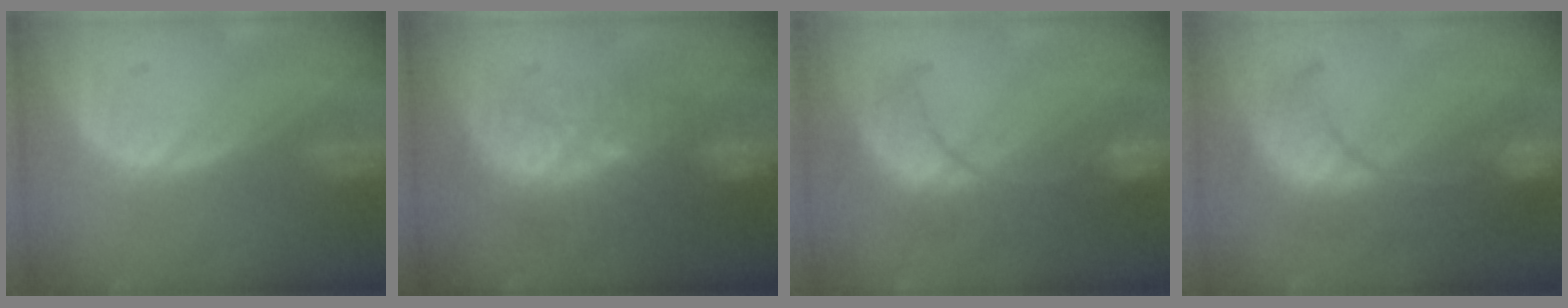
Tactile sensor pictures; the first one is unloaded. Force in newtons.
{"total": 9.3, "press": 8.6, "slide": 3.5}
{"total": 8.3, "press": 8.3, "slide": 0.8}
{"total": 10.1, "press": 9.1, "slide": 4.4}